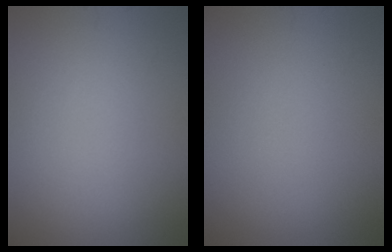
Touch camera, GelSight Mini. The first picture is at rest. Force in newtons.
{"total": 0.0}